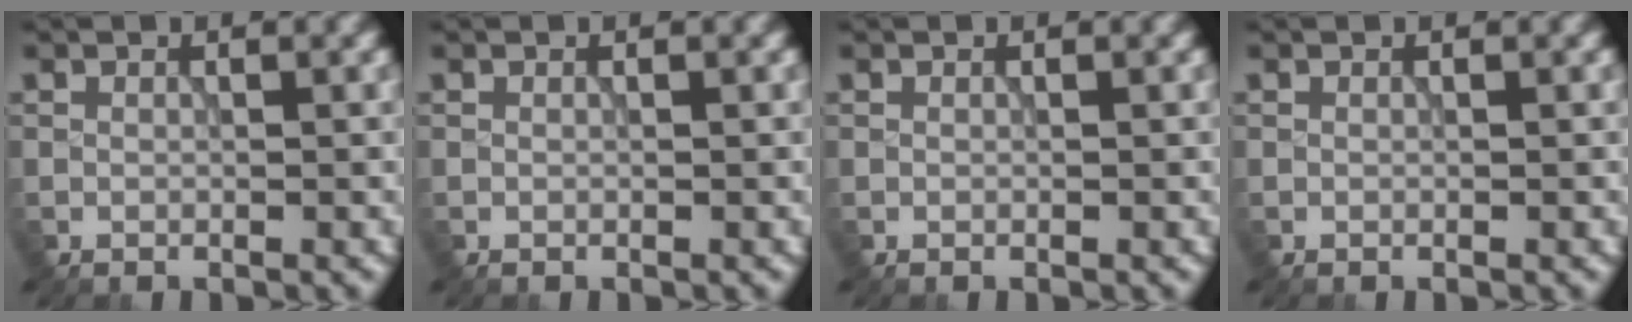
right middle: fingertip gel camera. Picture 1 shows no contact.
{"total": 0.0}
{"total": 0.0}
{"total": 0.0}